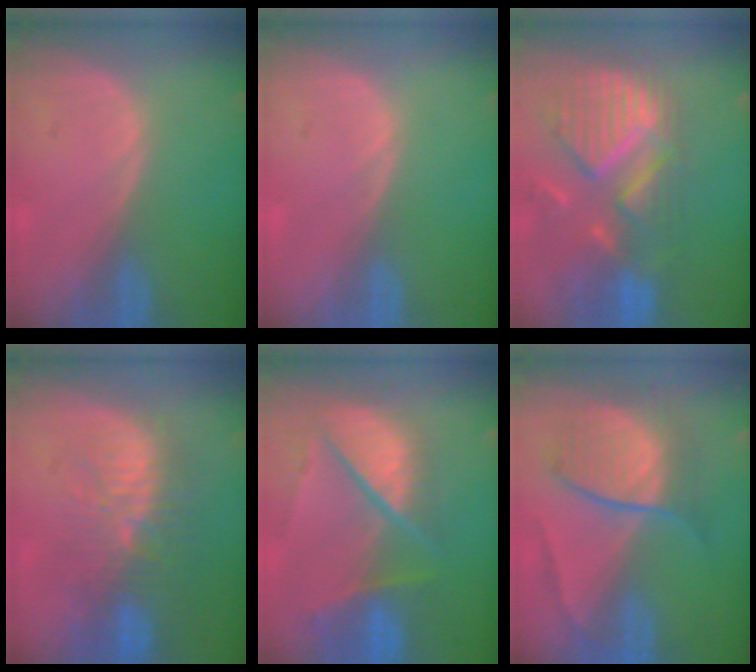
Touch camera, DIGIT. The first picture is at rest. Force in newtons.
{"total": 0.0}
{"total": 12.6, "press": 10.7, "slide": 6.8}
{"total": 10.9, "press": 9.6, "slide": 5.1}
{"total": 10.6, "press": 8.9, "slide": 5.8}
{"total": 7.6, "press": 7.6, "slide": 0.3}